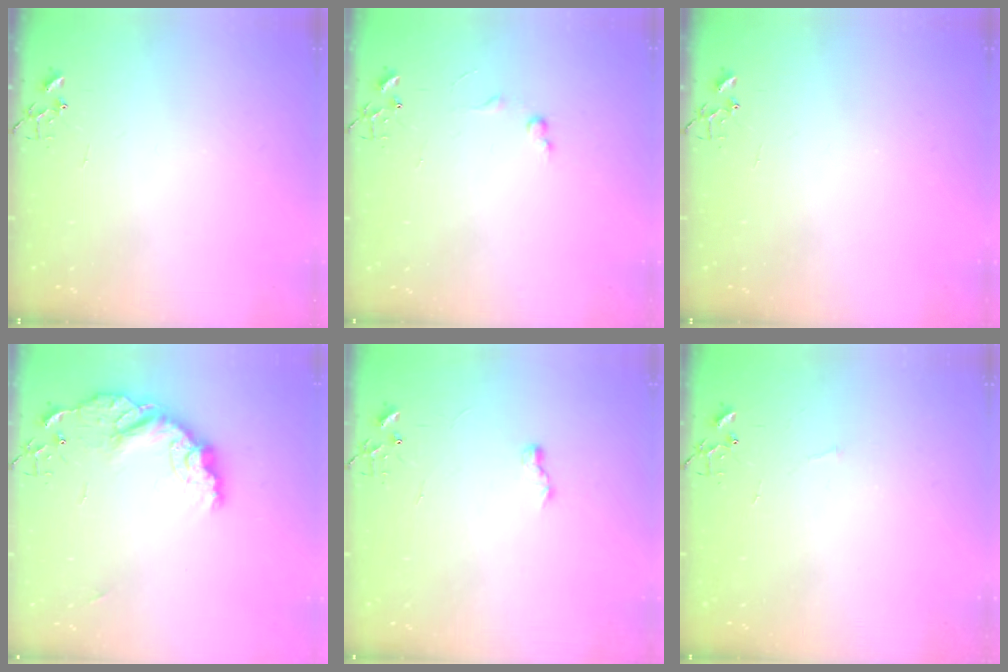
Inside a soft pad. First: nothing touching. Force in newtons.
{"total": 4.6, "press": 4.6, "slide": 0.6}
{"total": 0.0}
{"total": 14.5, "press": 14.5, "slide": 0.6}
{"total": 5.3, "press": 5.2, "slide": 0.7}
{"total": 2.8, "press": 2.8, "slide": 0.3}